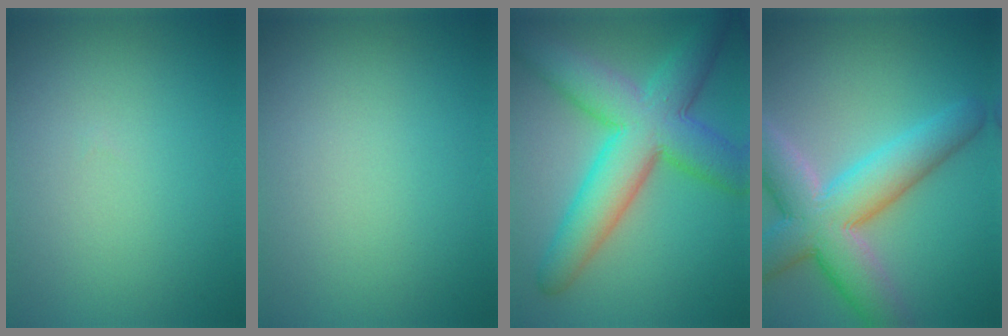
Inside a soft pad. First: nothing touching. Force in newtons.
{"total": 0.0}
{"total": 9.6, "press": 9.6, "slide": 0.2}
{"total": 8.8, "press": 8.7, "slide": 0.7}